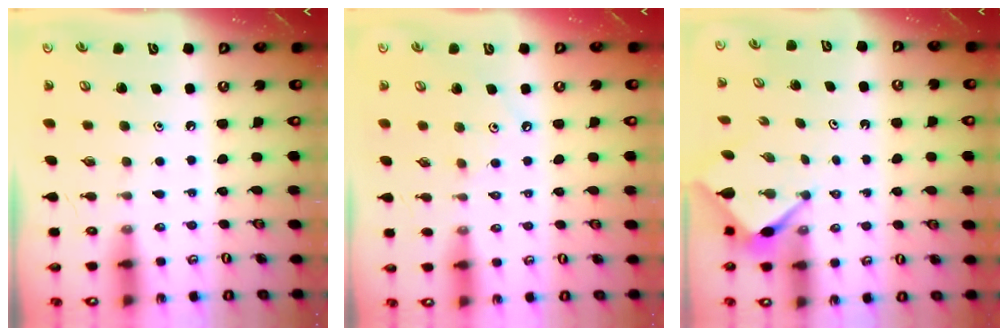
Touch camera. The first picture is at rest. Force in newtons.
{"total": 2.7, "press": 2.6, "slide": 0.5}
{"total": 2.9, "press": 2.9, "slide": 0.3}